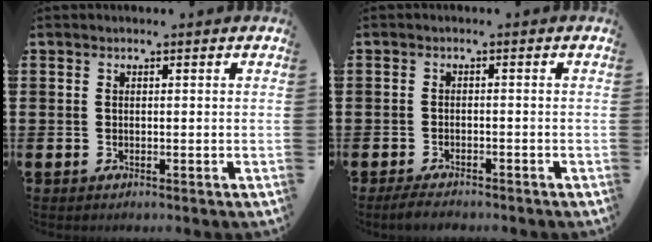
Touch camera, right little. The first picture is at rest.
{"total": 1.9, "force": [-1.7, 0.3, 0.8], "torque": [-0.014, 0.004, -0.033]}